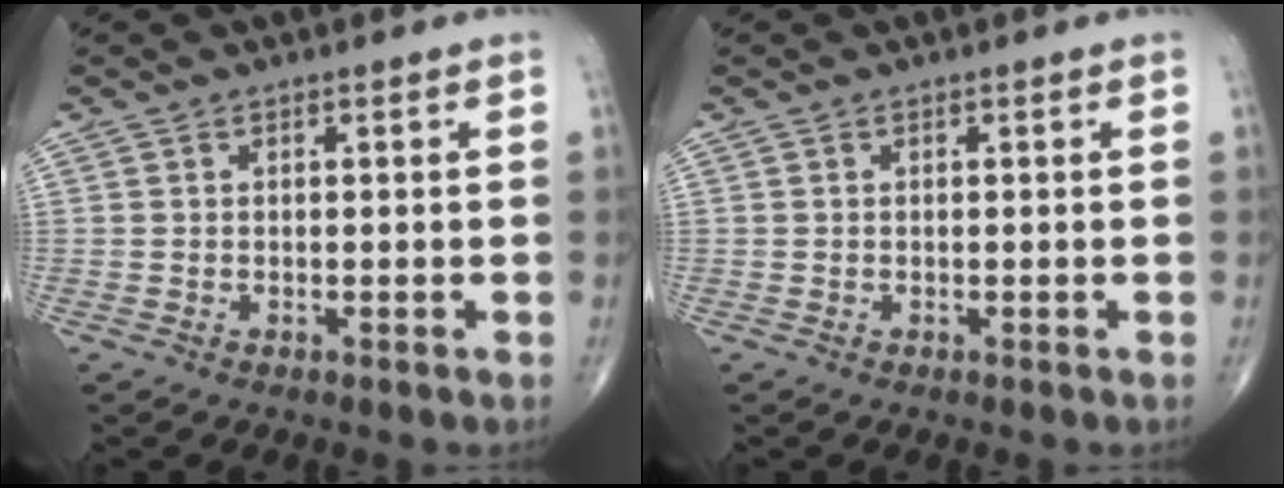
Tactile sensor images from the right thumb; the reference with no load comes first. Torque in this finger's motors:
{"motor_torque": [-0.42, 0.42, -0.14, 0.01, -0.01]}